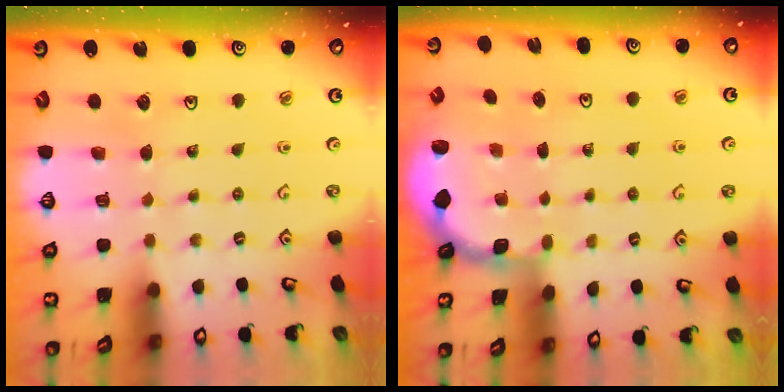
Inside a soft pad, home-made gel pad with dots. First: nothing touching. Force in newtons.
{"total": 1.9, "press": 1.8, "slide": 0.7}